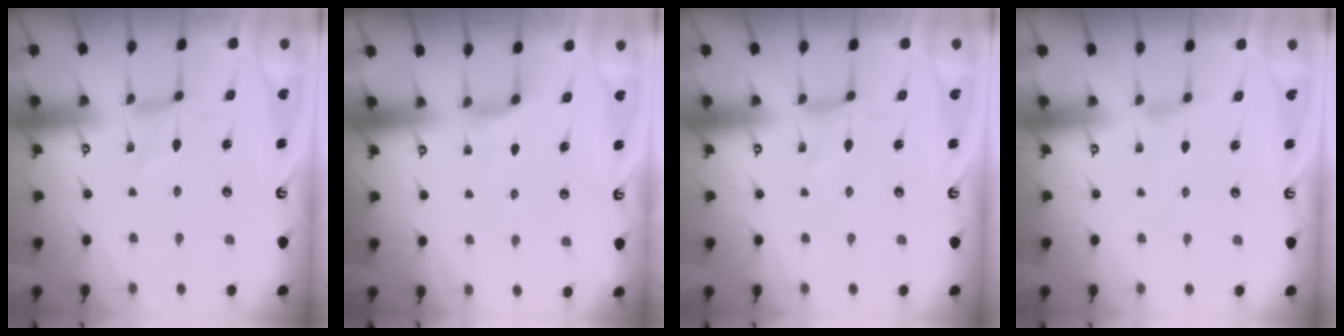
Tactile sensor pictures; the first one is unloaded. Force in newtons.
{"total": 3.7, "press": 3.7, "slide": 0.5}
{"total": 0.8, "press": 0.8, "slide": 0.2}
{"total": 1.8, "press": 1.7, "slide": 0.4}